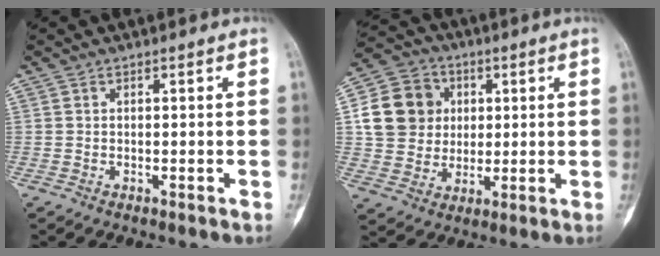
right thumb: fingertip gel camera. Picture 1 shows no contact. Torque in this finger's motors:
{"motor_torque": [1.27, 1.24, 0.37, -0.33, 0.05]}